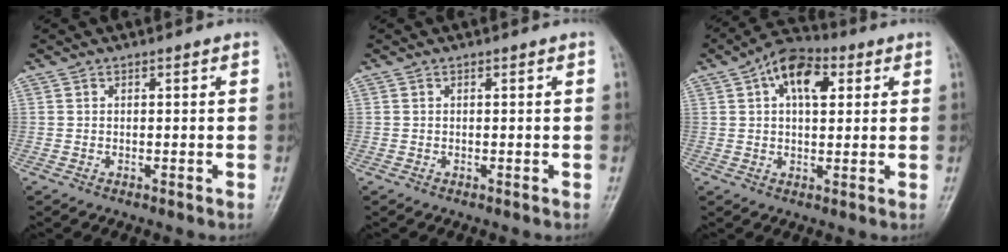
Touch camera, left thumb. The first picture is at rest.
{"total": 0.0}
{"total": 9.9, "force": [3.5, 5.6, 7.4], "torque": [-0.104, 0.011, 0.046]}